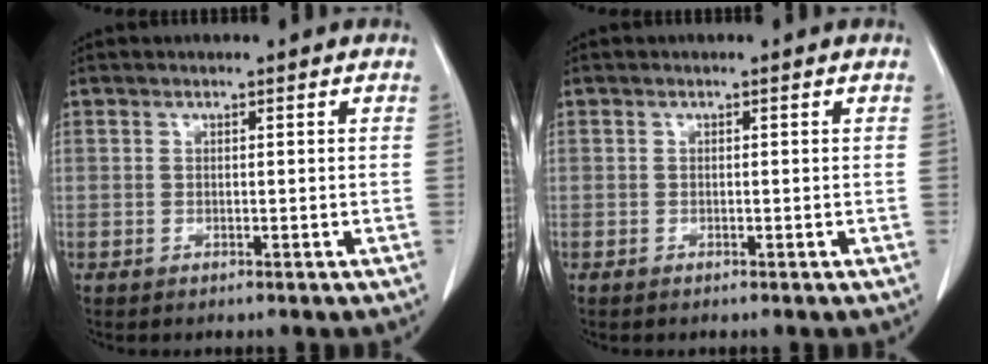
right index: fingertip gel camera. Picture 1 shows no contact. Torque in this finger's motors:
{"motor_torque": [0.06, -0.02, 0.00, -0.03]}